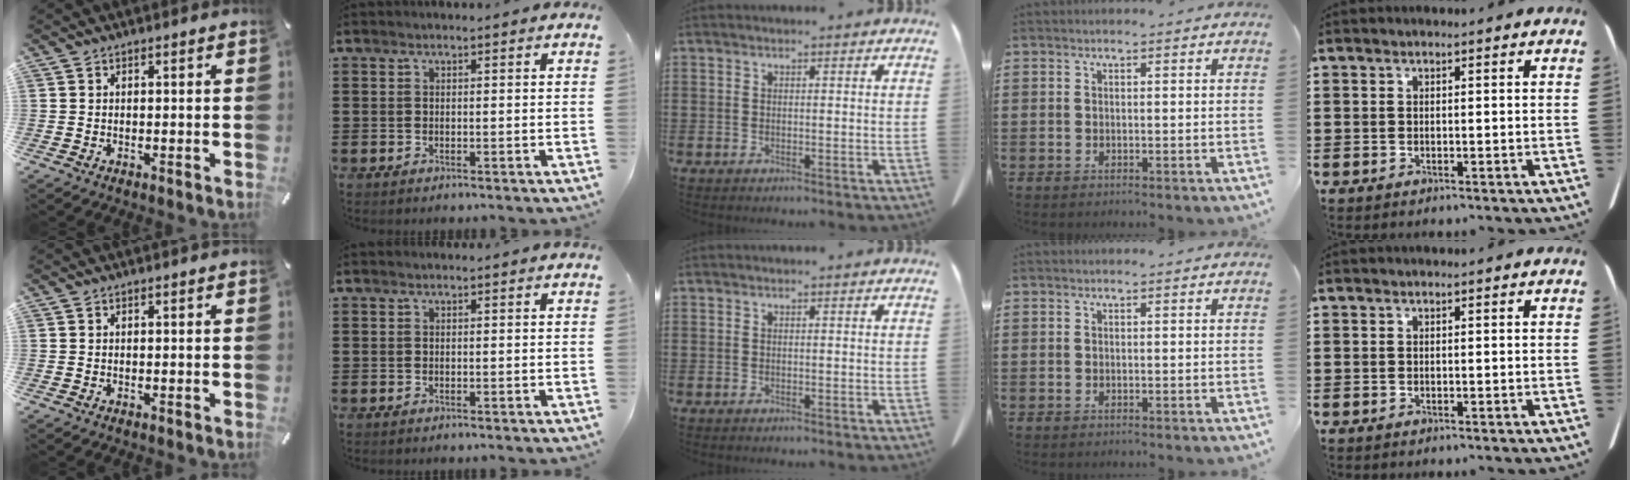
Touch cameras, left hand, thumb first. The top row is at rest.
{}